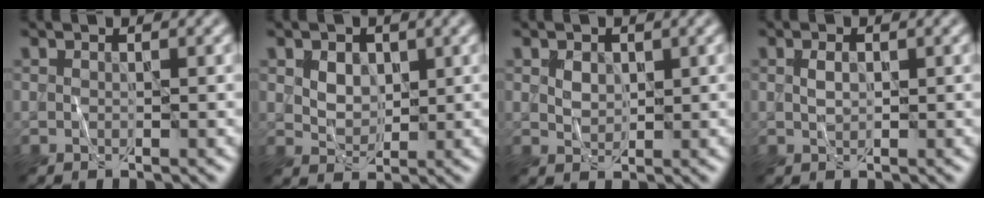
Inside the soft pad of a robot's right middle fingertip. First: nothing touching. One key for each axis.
{"total": 2.4, "fx": 0.8, "fy": 1.8, "fz": 1.4, "tx": -0.028, "ty": -0.002, "tz": 0.014}
{"total": 1.3, "fx": 0.5, "fy": 1.0, "fz": 0.7, "tx": -0.014, "ty": 0.000, "tz": 0.012}
{"total": 1.0, "fx": 0.2, "fy": 0.6, "fz": 0.8, "tx": -0.020, "ty": 0.001, "tz": 0.005}